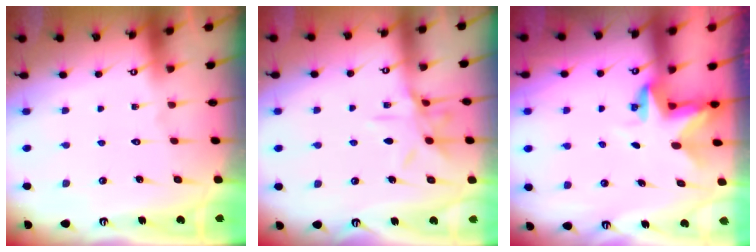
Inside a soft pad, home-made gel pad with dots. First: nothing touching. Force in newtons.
{"total": 9.6, "press": 9.6, "slide": 0.6}
{"total": 2.8, "press": 2.8, "slide": 0.2}